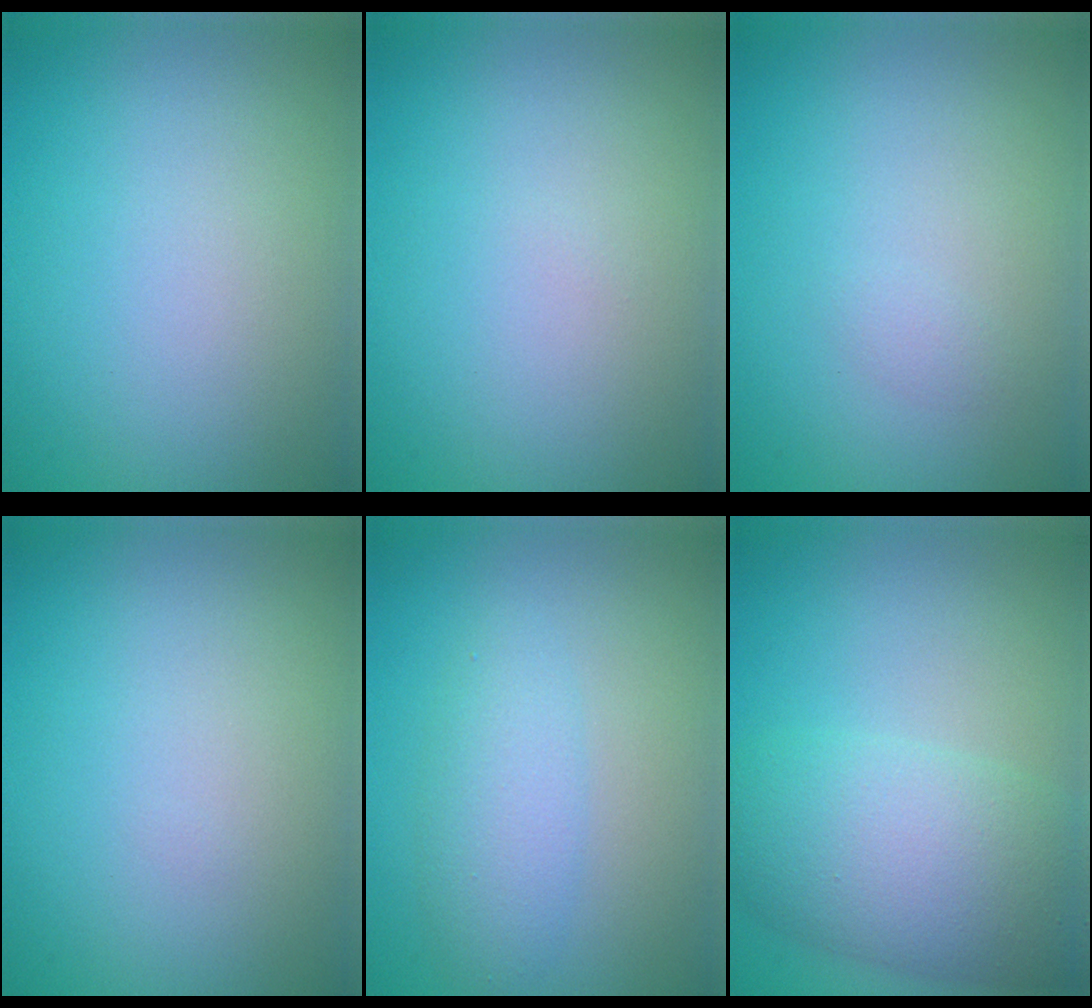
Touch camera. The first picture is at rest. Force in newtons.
{"total": 0.0}
{"total": 0.6, "press": 0.6, "slide": 0.1}
{"total": 0.0}
{"total": 2.9, "press": 2.9, "slide": 0.1}
{"total": 7.6, "press": 7.6, "slide": 0.1}